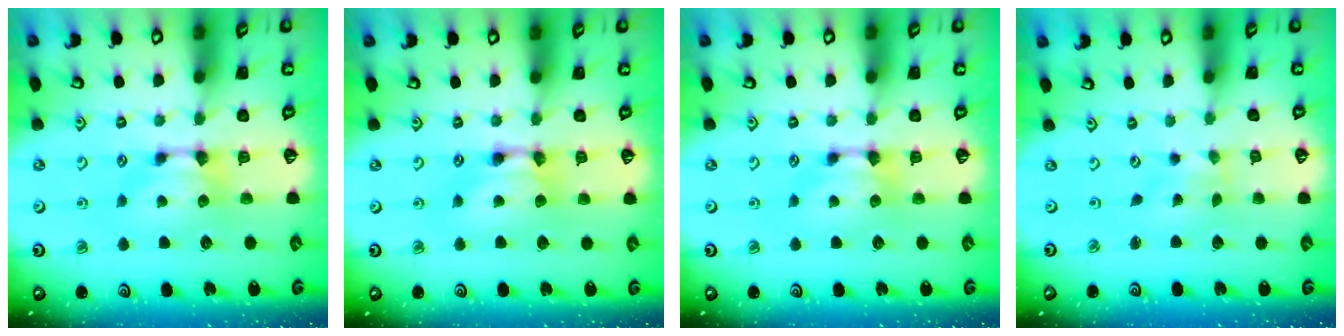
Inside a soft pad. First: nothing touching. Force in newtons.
{"total": 1.9, "press": 1.9, "slide": 0.1}
{"total": 0.0}
{"total": 4.3, "press": 4.2, "slide": 0.9}